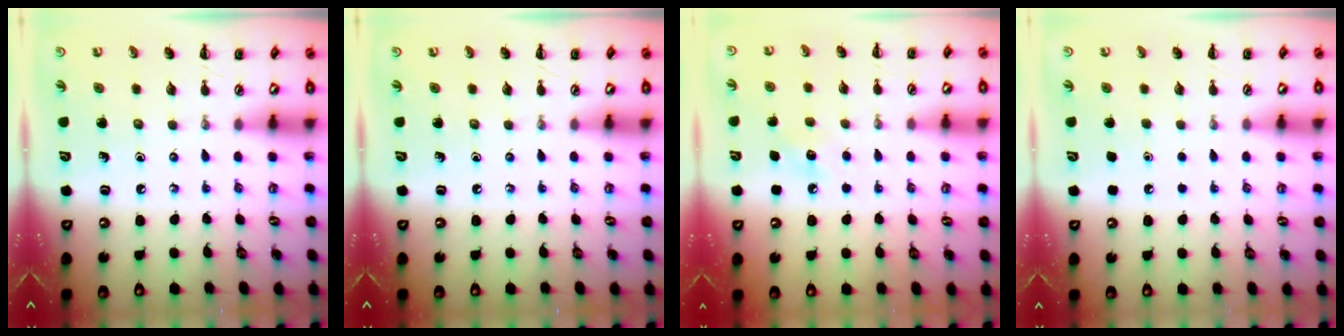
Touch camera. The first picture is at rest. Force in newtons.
{"total": 0.0}
{"total": 6.2, "press": 5.9, "slide": 1.8}
{"total": 1.6, "press": 1.6, "slide": 0.1}